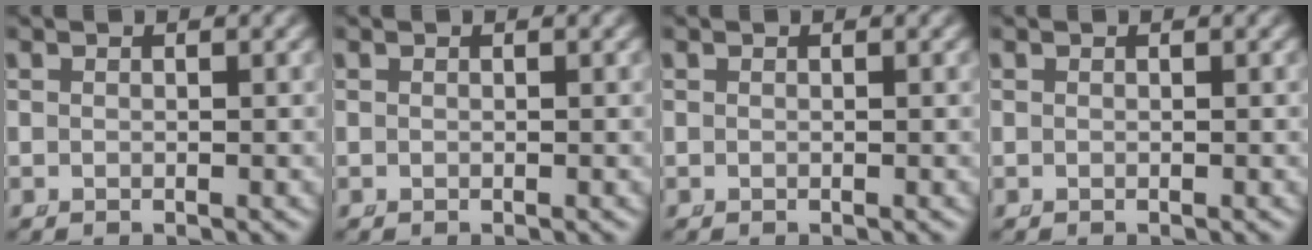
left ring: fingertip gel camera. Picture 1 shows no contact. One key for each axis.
{"total": 0.0}
{"total": 0.0}
{"total": 0.0}